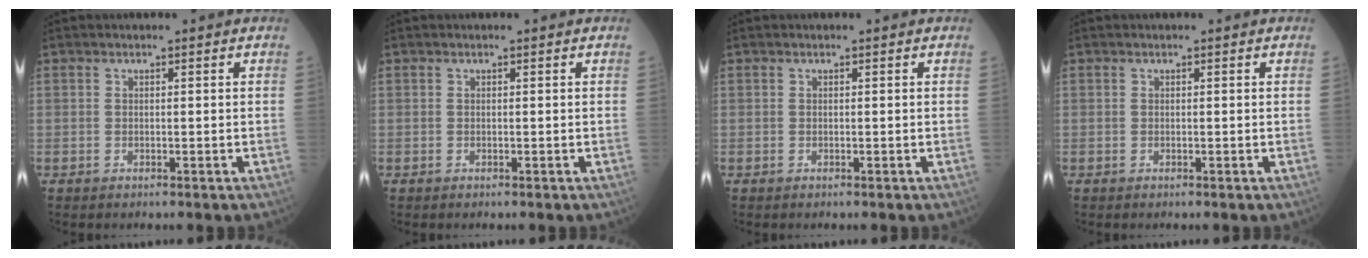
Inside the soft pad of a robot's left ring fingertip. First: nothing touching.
{"total": 0.0}
{"total": 0.0}
{"total": 0.0}